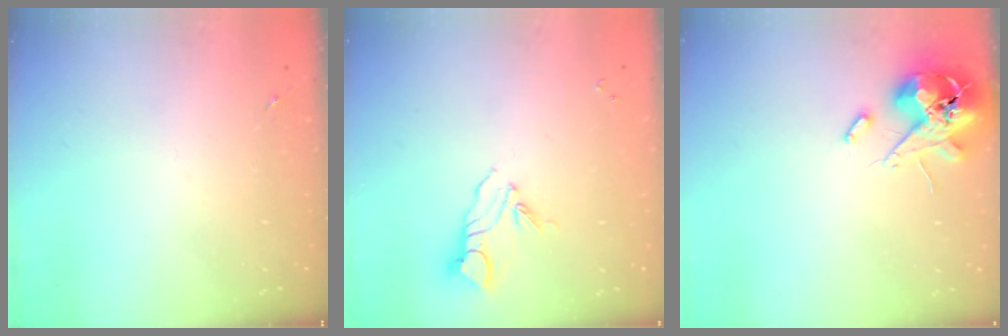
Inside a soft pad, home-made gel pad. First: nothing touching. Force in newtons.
{"total": 6.9, "press": 6.9, "slide": 0.7}
{"total": 13.0, "press": 12.8, "slide": 2.1}